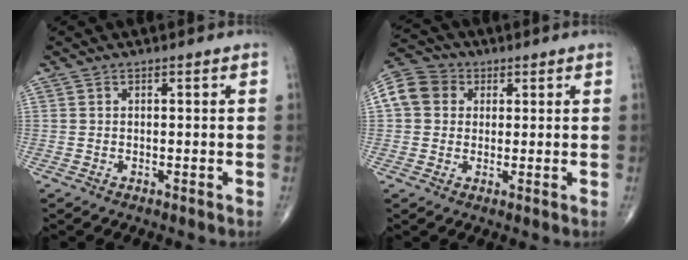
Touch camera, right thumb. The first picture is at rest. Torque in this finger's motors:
{"motor_torque": [-0.38, 0.43, 0.24, 0.10, 0.06]}